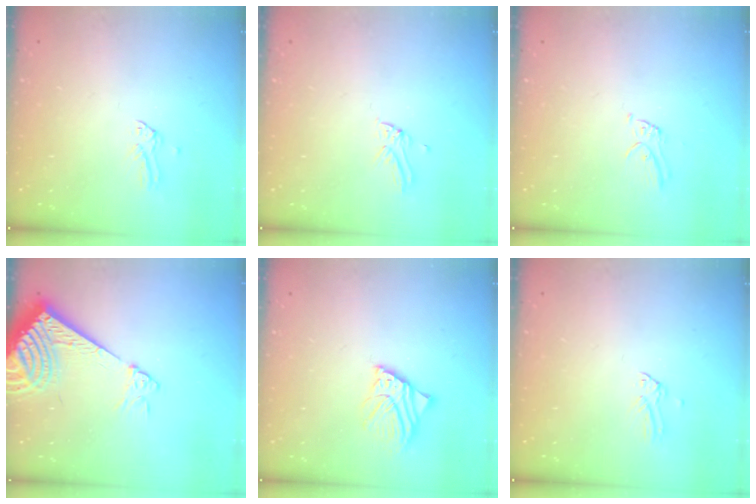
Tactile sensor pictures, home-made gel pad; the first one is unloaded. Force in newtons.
{"total": 2.0, "press": 2.0, "slide": 0.1}
{"total": 5.2, "press": 5.2, "slide": 0.5}
{"total": 12.0, "press": 11.9, "slide": 1.8}
{"total": 6.6, "press": 6.6, "slide": 0.3}
{"total": 0.0}